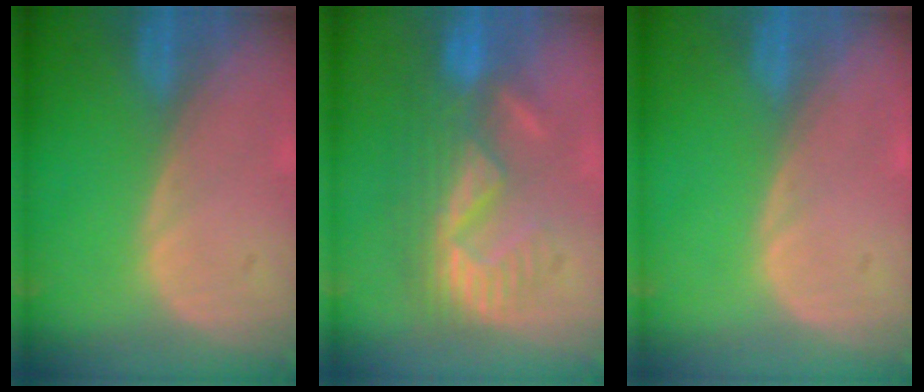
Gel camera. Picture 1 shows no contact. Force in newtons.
{"total": 9.0, "press": 8.4, "slide": 3.2}
{"total": 0.0}